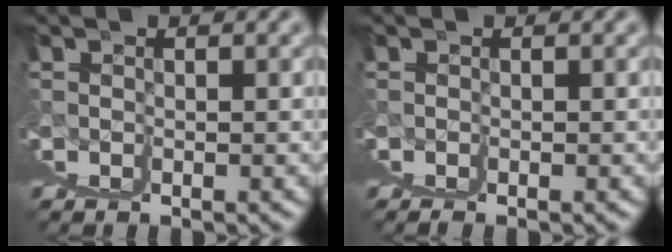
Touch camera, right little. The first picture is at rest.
{"total": 0.0}